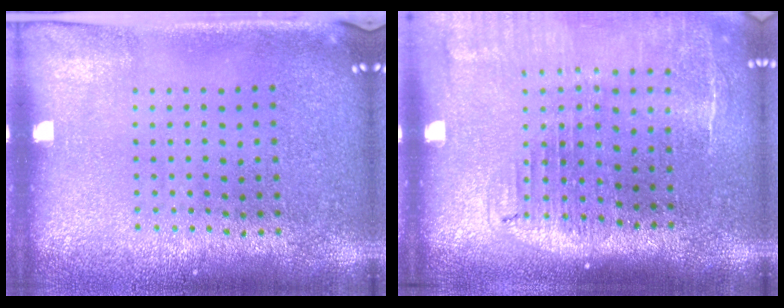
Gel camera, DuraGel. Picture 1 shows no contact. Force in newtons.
{"total": 2.0, "press": 1.6, "slide": 1.2}